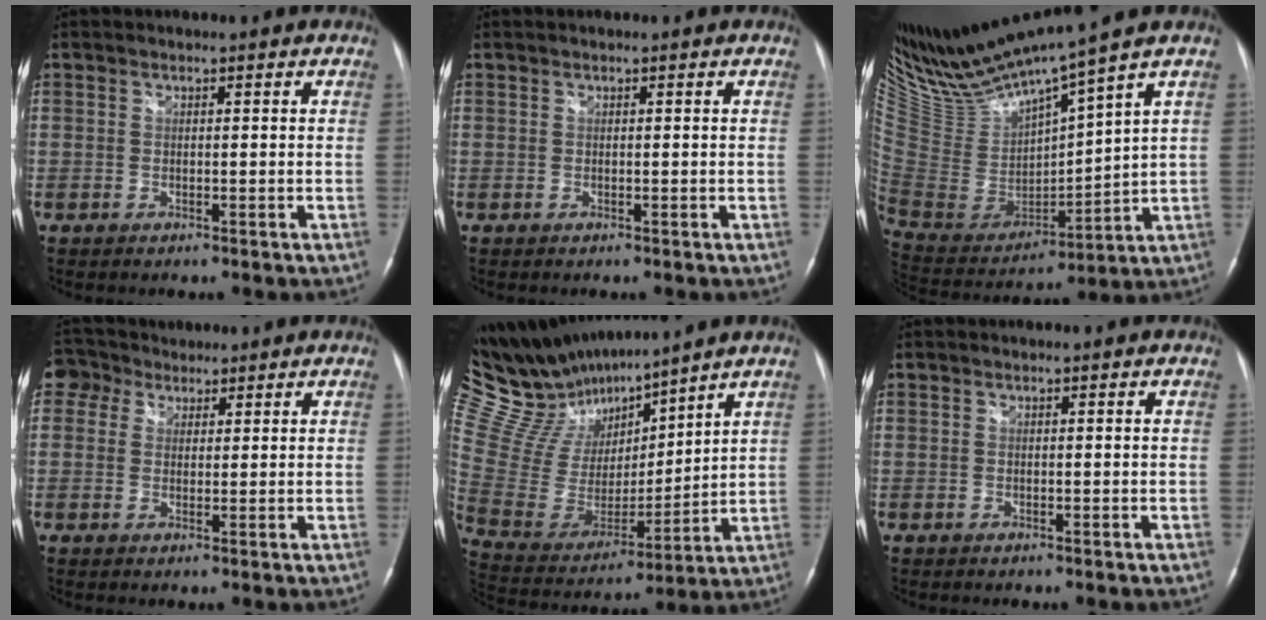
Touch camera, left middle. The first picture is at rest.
{"total": 0.0}
{"total": 16.6, "force": [14.4, -0.8, 8.1], "torque": [-0.163, -0.021, 0.292]}
{"total": 4.5, "force": [2.7, 3.6, 0.3], "torque": [-0.016, 0.026, 0.051]}
{"total": 17.8, "force": [16.2, 3.8, 6.3], "torque": [-0.135, 0.001, 0.315]}
{"total": 0.0}